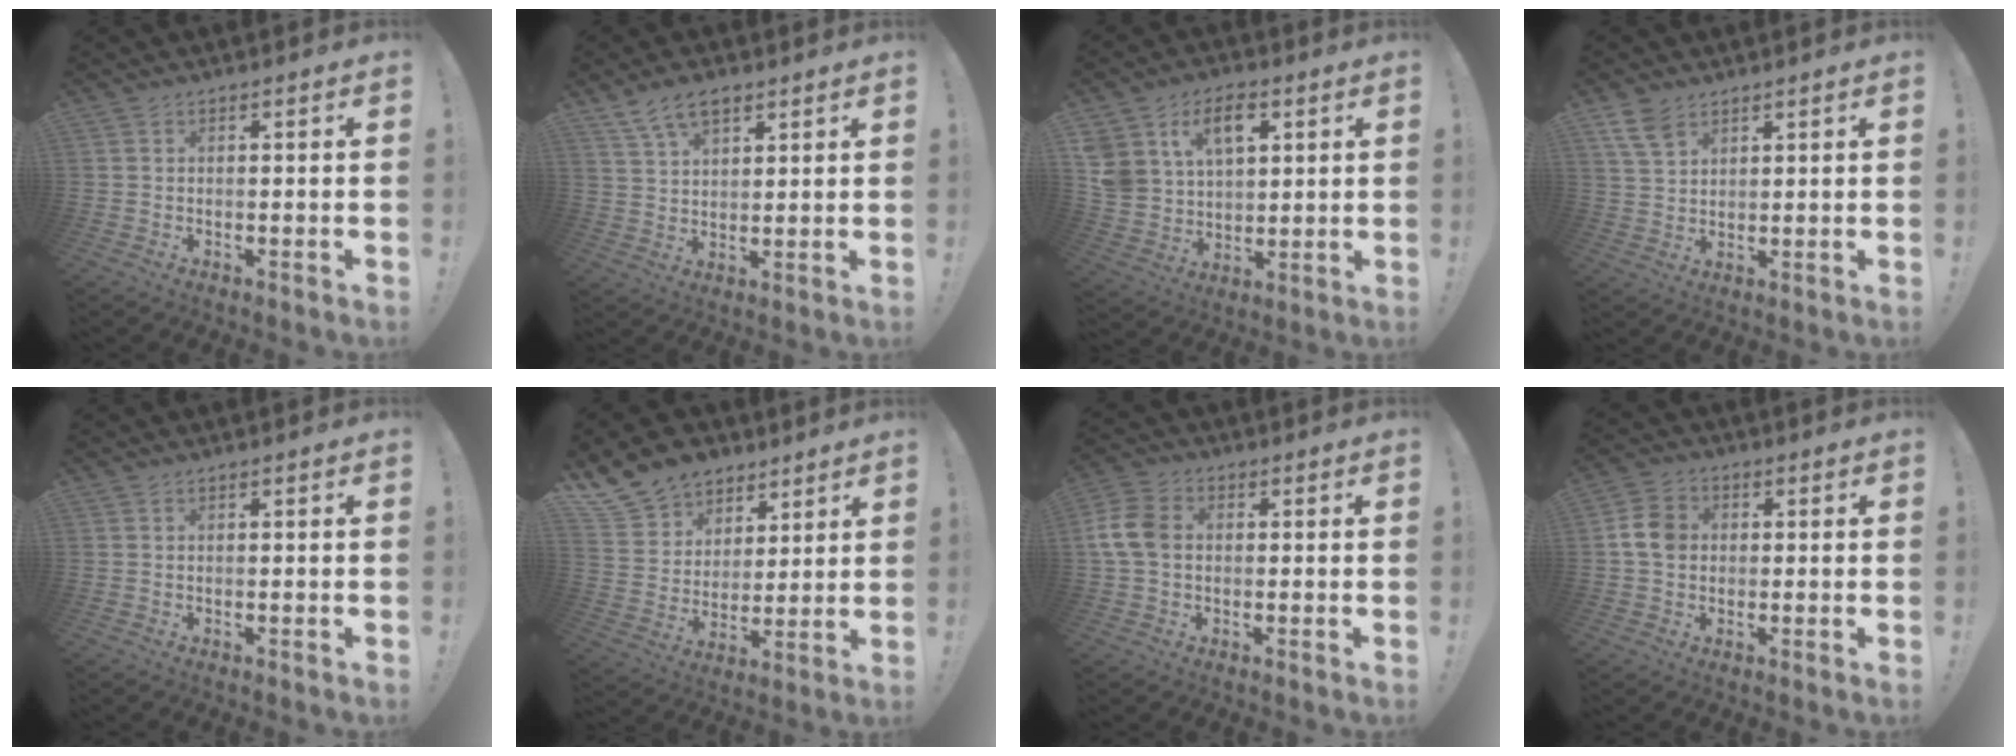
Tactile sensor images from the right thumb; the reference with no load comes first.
{"total": 8.3, "force": [5.5, 4.4, 4.3], "torque": [-0.078, -0.018, 0.106]}
{"total": 12.2, "force": [6.0, 8.6, 6.3], "torque": [-0.102, -0.027, 0.116]}
{"total": 6.9, "force": [4.5, 4.0, 3.4], "torque": [-0.062, -0.015, 0.089]}
{"total": 0.0}
{"total": 12.8, "force": [8.6, 8.9, 3.0], "torque": [-0.056, -0.060, 0.171]}
{"total": 9.5, "force": [0.4, 6.7, 6.6], "torque": [-0.142, 0.008, 0.011]}
{"total": 8.0, "force": [0.4, 6.4, 4.8], "torque": [-0.080, 0.013, 0.010]}